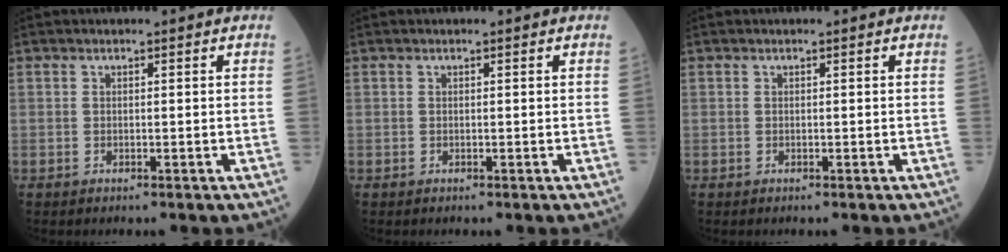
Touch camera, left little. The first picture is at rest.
{"total": 0.0}
{"total": 0.0}